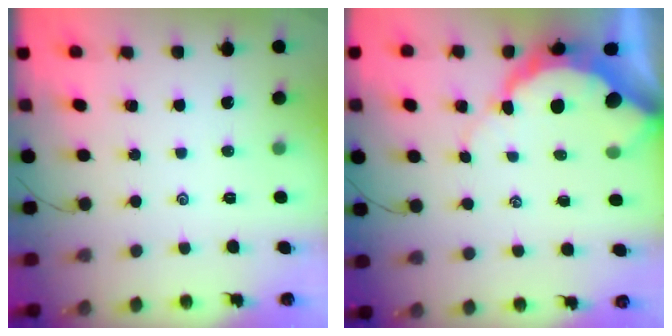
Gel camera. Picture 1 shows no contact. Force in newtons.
{"total": 9.0, "press": 9.0, "slide": 0.9}